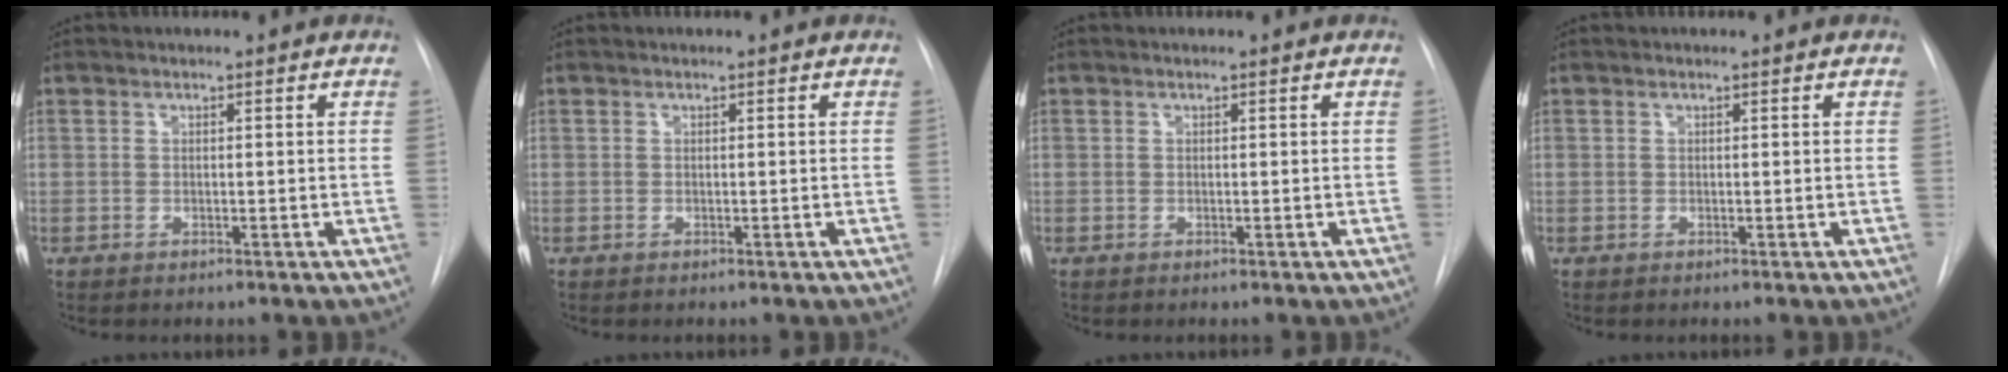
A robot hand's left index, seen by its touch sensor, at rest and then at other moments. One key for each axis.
{"total": 0.0}
{"total": 0.0}
{"total": 0.0}